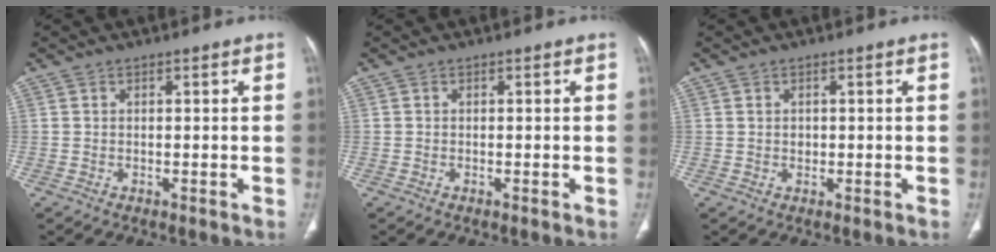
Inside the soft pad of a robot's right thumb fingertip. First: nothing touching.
{"total": 0.0}
{"total": 1.0, "force": [0.1, 0.8, 0.5], "torque": [-0.008, 0.001, 0.003]}